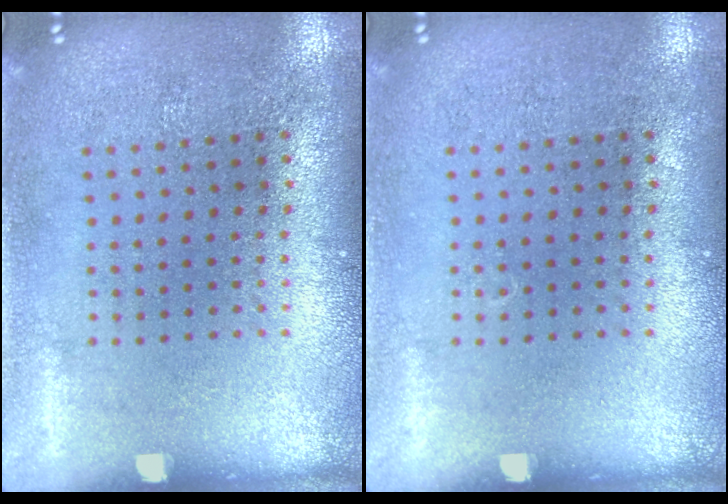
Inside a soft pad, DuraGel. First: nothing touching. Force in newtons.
{"total": 0.0}